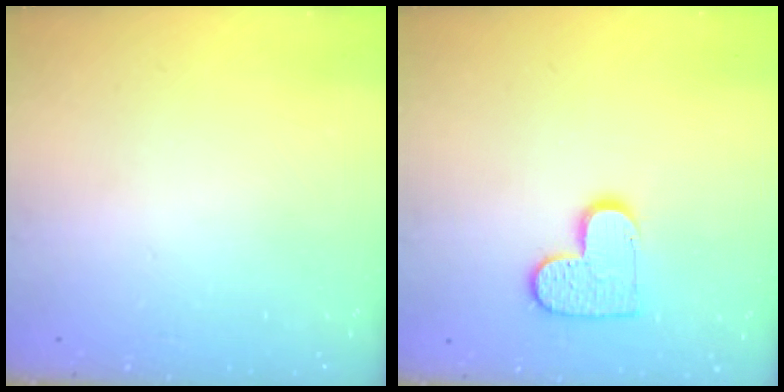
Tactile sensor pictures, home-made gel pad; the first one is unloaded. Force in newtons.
{"total": 10.4, "press": 10.4, "slide": 0.6}